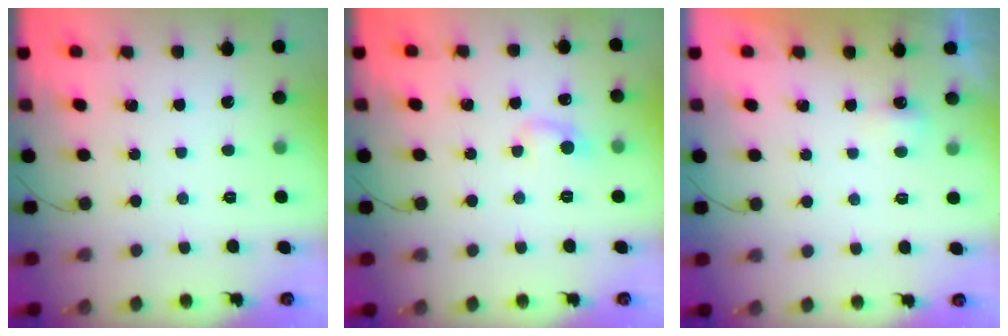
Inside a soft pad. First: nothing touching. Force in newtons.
{"total": 4.8, "press": 4.5, "slide": 1.5}
{"total": 2.3, "press": 2.2, "slide": 0.6}